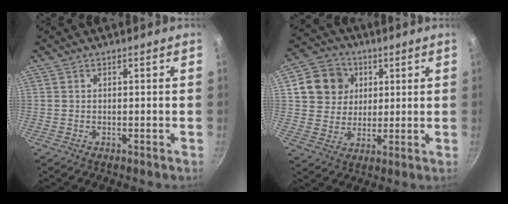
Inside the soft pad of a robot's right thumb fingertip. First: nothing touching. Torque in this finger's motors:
{"motor_torque": [-0.72, 1.20, 0.23, -0.44, 0.04]}